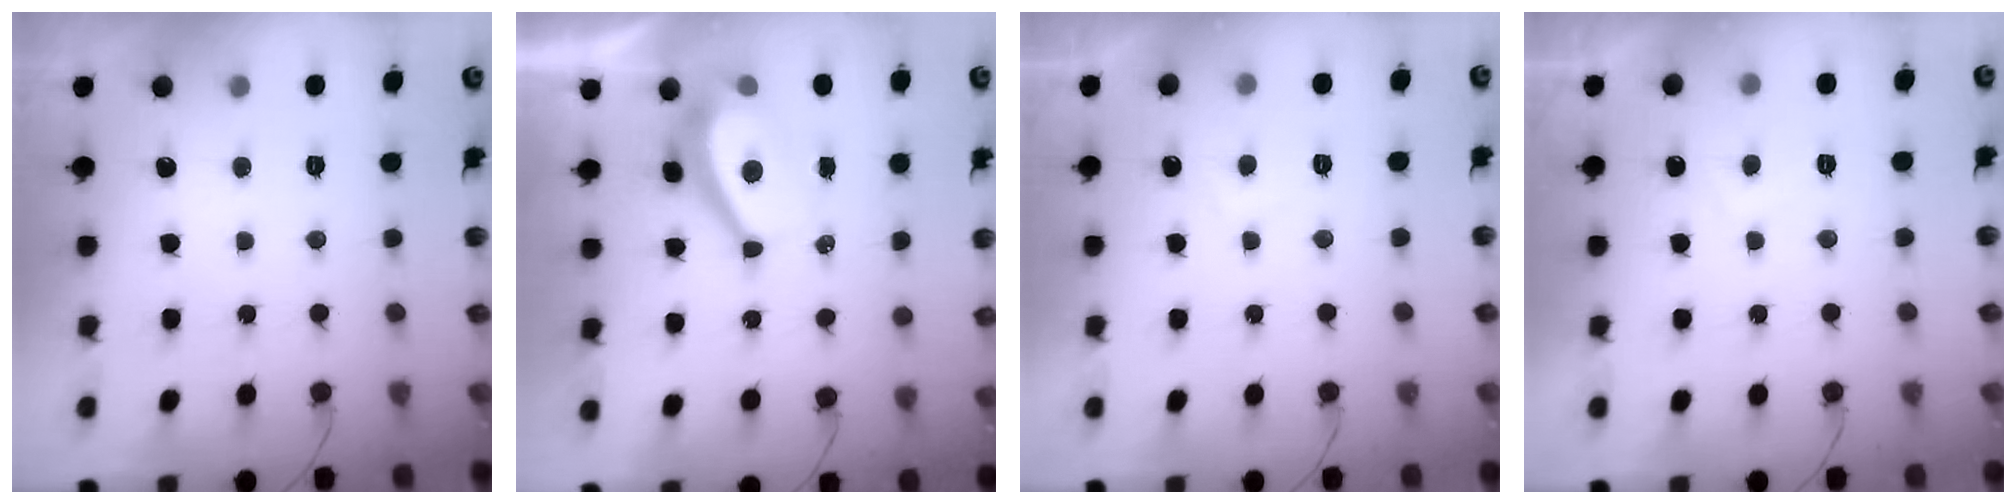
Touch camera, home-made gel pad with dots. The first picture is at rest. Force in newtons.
{"total": 4.0, "press": 4.0, "slide": 0.3}
{"total": 1.7, "press": 1.5, "slide": 0.7}
{"total": 1.8, "press": 1.6, "slide": 0.8}